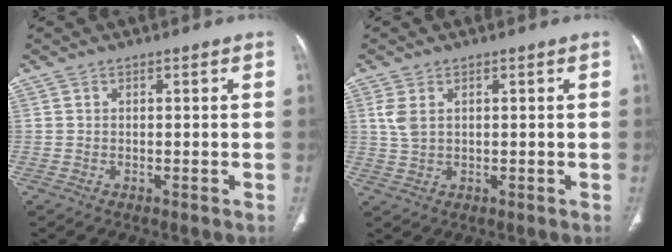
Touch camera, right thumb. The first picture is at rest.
{"total": 3.4, "force": [1.1, 2.2, 2.4], "torque": [-0.056, 0.004, 0.027]}